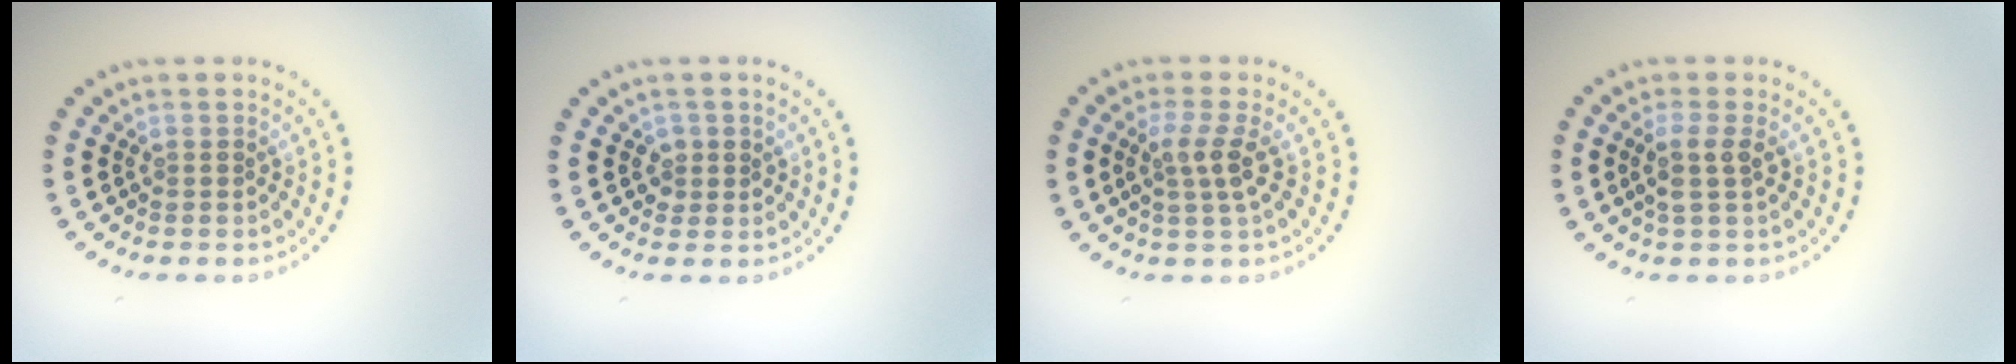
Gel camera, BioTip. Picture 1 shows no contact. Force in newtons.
{"total": 1.2, "press": 1.1, "slide": 0.4}
{"total": 2.5, "press": 1.9, "slide": 1.6}
{"total": 2.0, "press": 1.7, "slide": 1.1}